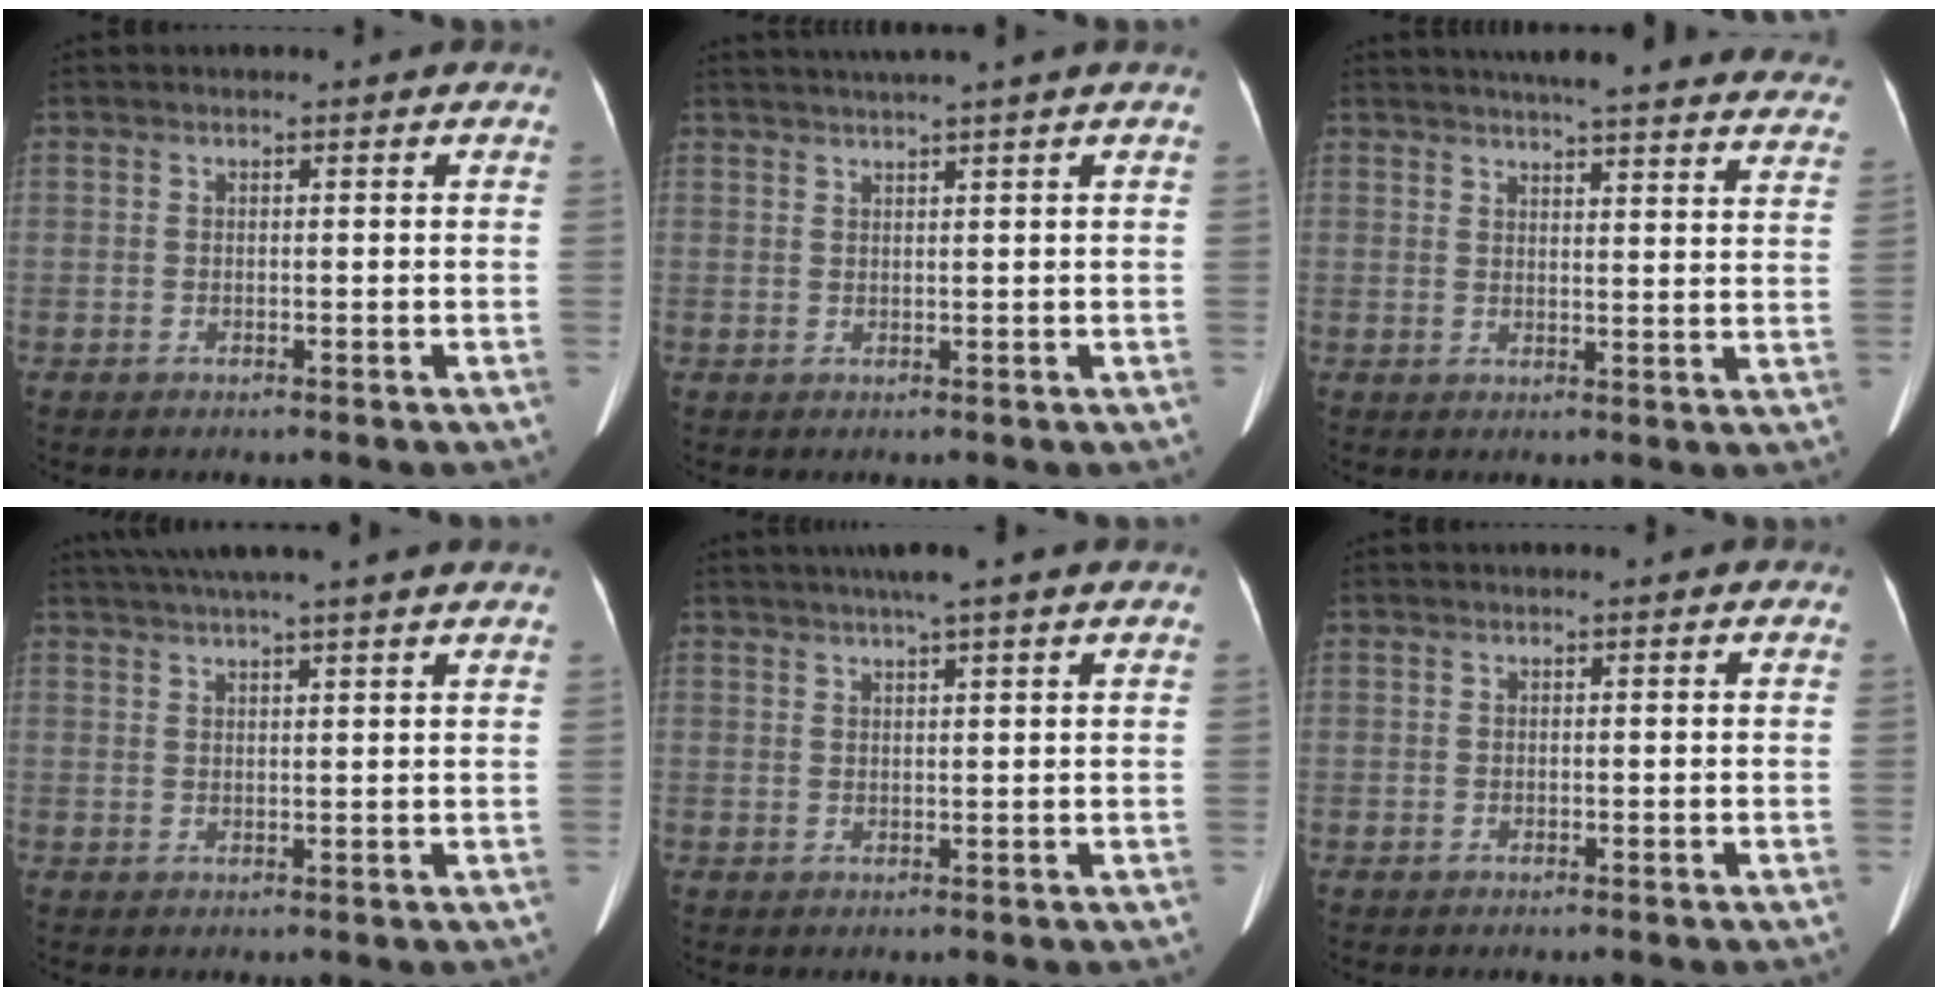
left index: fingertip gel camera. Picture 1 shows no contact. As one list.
[{"total": 4.6, "force": [3.6, -1.4, 2.4], "torque": [-0.033, 0.018, 0.062]}, {"total": 28.2, "force": [26.0, 3.4, 10.4], "torque": [-0.149, -0.060, 0.294]}, {"total": 10.6, "force": [9.0, -1.1, 5.5], "torque": [-0.091, 0.031, 0.118]}, {"total": 5.6, "force": [4.3, -0.7, 3.5], "torque": [-0.055, 0.022, 0.069]}, {"total": 0.0}]